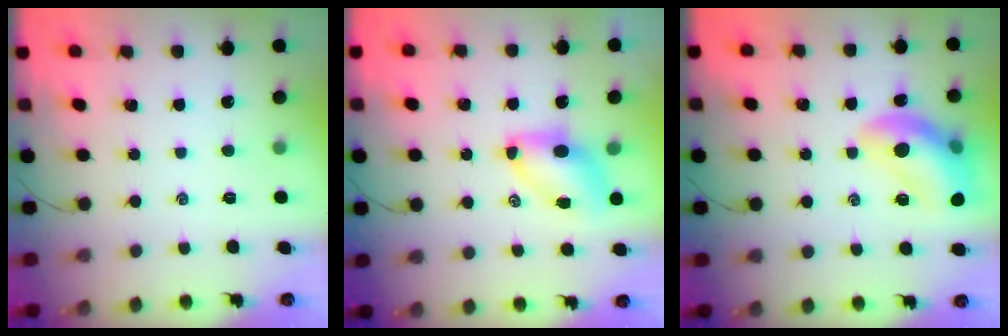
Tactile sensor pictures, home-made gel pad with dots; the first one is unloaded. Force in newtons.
{"total": 7.5, "press": 7.4, "slide": 1.4}
{"total": 16.6, "press": 16.4, "slide": 2.3}